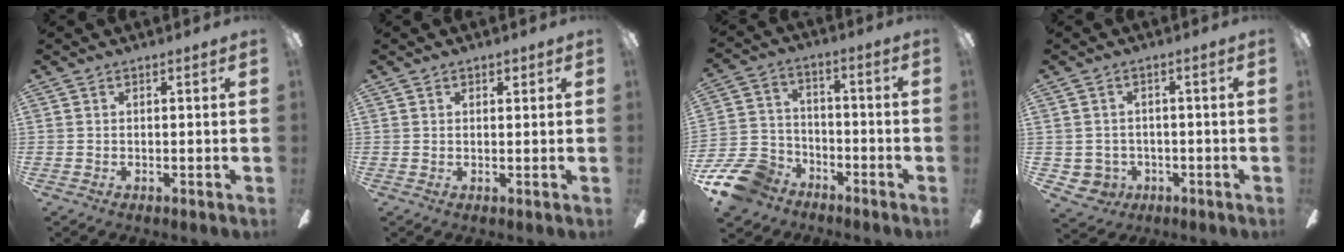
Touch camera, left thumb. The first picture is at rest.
{"total": 1.3, "force": [0.7, 1.0, 0.4], "torque": [0.008, -0.003, 0.009]}
{"total": 12.6, "force": [-8.4, 8.0, 4.8], "torque": [-0.110, 0.054, -0.151]}
{"total": 3.8, "force": [-0.5, 3.7, 0.3], "torque": [-0.023, 0.003, -0.010]}